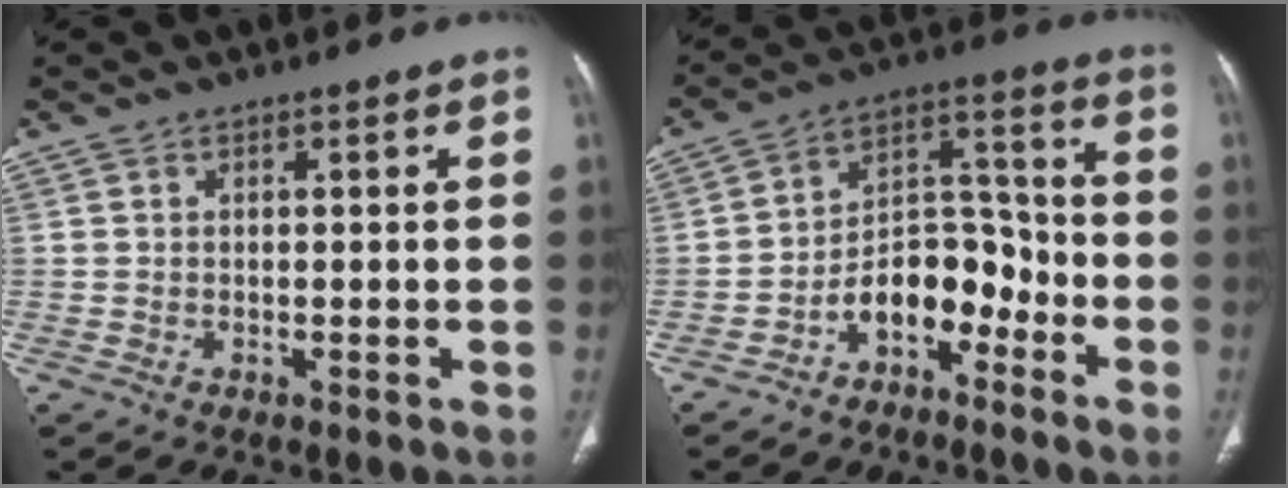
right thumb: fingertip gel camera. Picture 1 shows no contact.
{"total": 10.4, "force": [-5.6, 6.2, 6.1], "torque": [-0.070, 0.083, -0.101]}